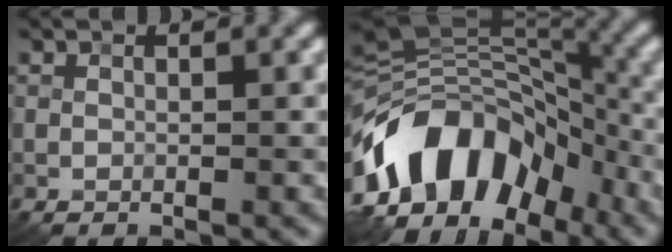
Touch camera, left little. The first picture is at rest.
{"total": 13.3, "force": [-6.1, 8.3, 8.5], "torque": [-0.147, 0.022, -0.120]}